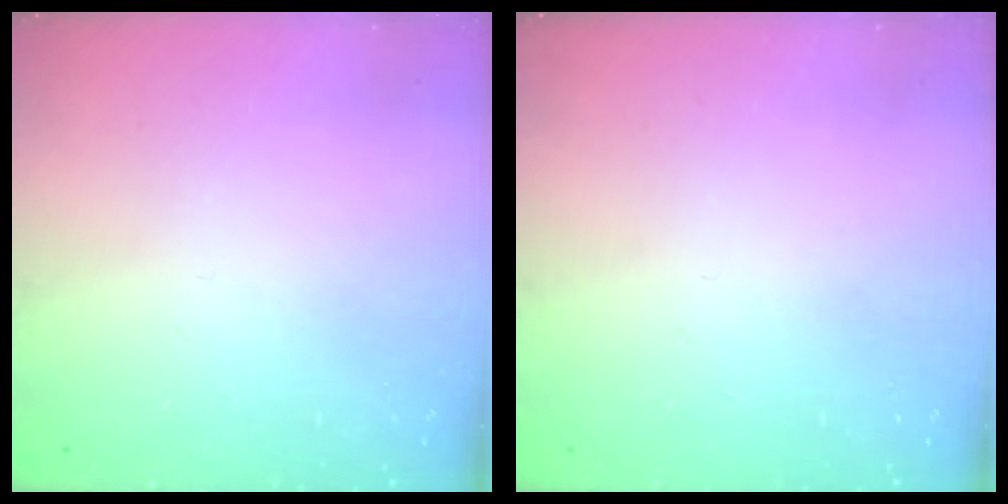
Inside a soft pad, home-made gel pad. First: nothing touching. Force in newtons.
{"total": 0.0}